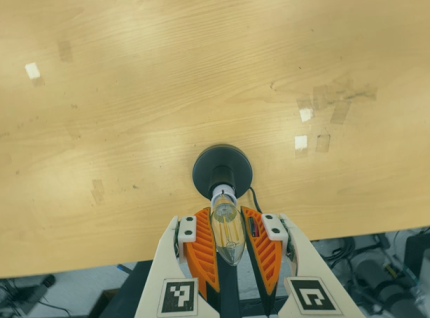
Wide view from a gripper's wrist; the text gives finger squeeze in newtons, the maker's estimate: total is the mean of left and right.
{"total": 12.5, "left": 12.1, "right": 12.9}